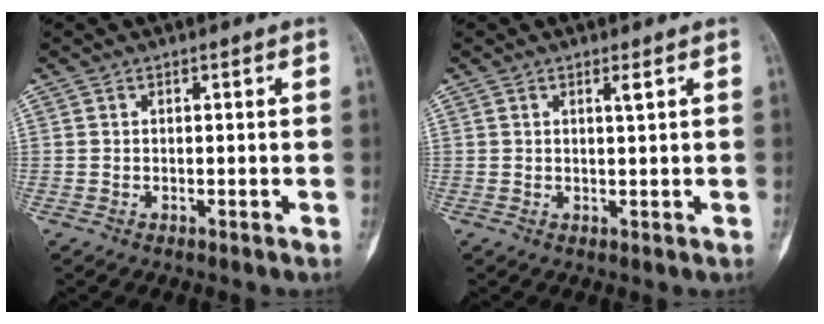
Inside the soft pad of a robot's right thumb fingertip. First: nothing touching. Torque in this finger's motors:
{"motor_torque": [-0.04, 0.37, 0.11, -0.08, 0.08]}